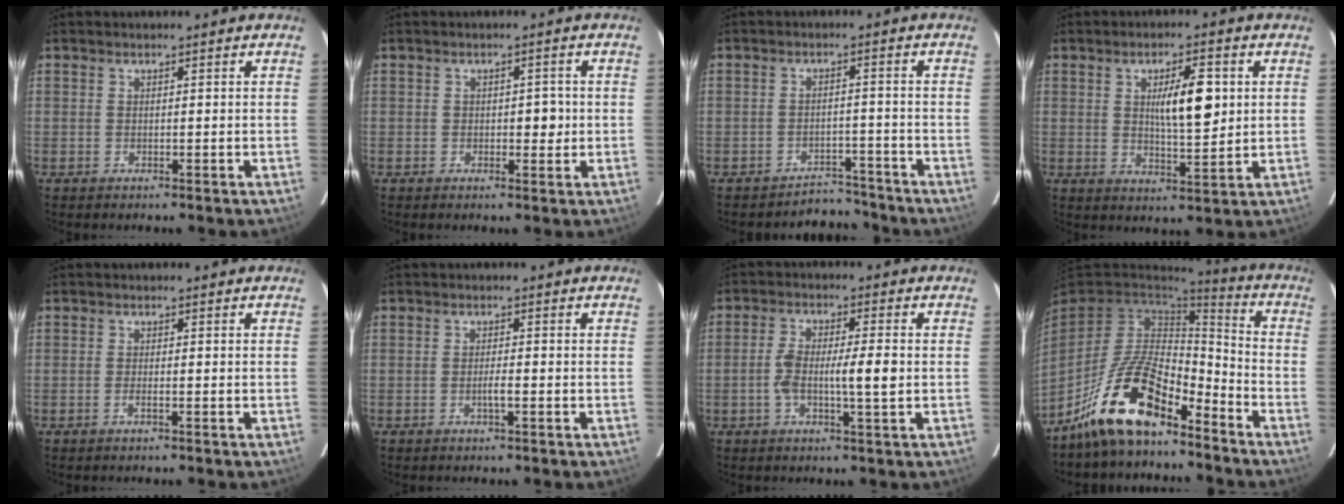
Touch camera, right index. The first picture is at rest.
{"total": 2.9, "force": [-0.2, 1.6, 2.5], "torque": [-0.036, 0.010, 0.001]}
{"total": 4.9, "force": [-4.7, 1.3, -0.8], "torque": [0.013, 0.018, -0.070]}
{"total": 7.2, "force": [1.4, 1.5, 6.9], "torque": [-0.115, 0.005, 0.027]}
{"total": 1.2, "force": [-0.6, 0.1, 1.1], "torque": [-0.023, 0.001, -0.011]}
{"total": 1.9, "force": [-0.7, 0.2, 1.7], "torque": [-0.033, 0.001, -0.014]}
{"total": 7.3, "force": [-0.9, 1.2, 7.1], "torque": [-0.134, 0.012, -0.018]}
{"total": 15.8, "force": [-11.2, 4.9, 10.1], "torque": [-0.197, 0.013, -0.207]}